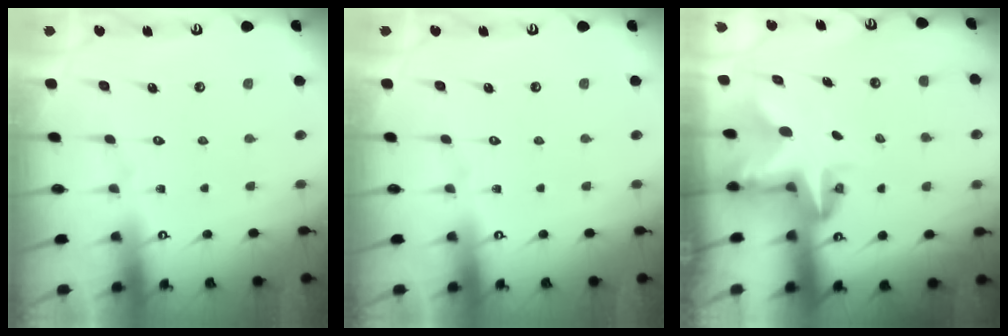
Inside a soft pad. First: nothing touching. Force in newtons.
{"total": 0.0}
{"total": 4.8, "press": 4.8, "slide": 0.2}